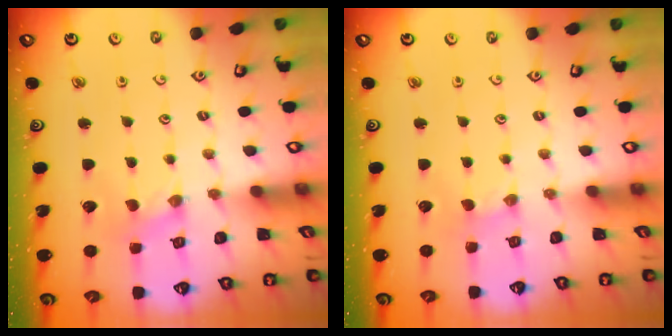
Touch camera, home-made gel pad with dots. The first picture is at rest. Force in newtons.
{"total": 0.0}